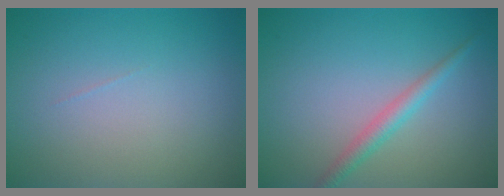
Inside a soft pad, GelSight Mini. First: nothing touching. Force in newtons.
{"total": 2.0, "press": 2.0, "slide": 0.0}